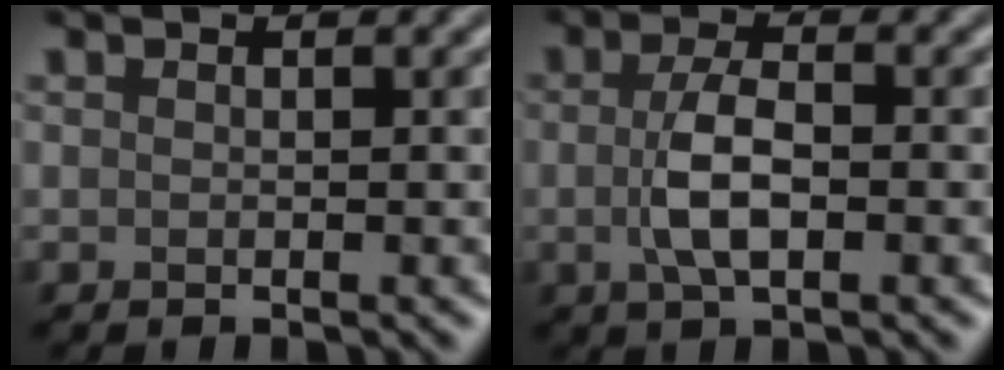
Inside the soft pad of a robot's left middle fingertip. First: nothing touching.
{"total": 3.8, "force": [-0.4, 1.6, 3.4], "torque": [-0.072, 0.001, -0.010]}